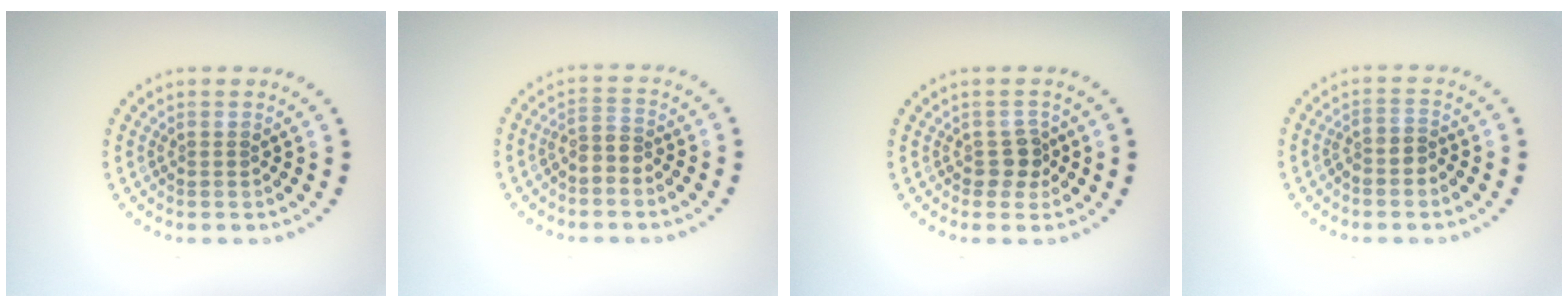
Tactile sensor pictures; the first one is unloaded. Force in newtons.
{"total": 1.7, "press": 1.3, "slide": 1.1}
{"total": 1.9, "press": 1.6, "slide": 1.0}
{"total": 1.5, "press": 1.1, "slide": 1.0}